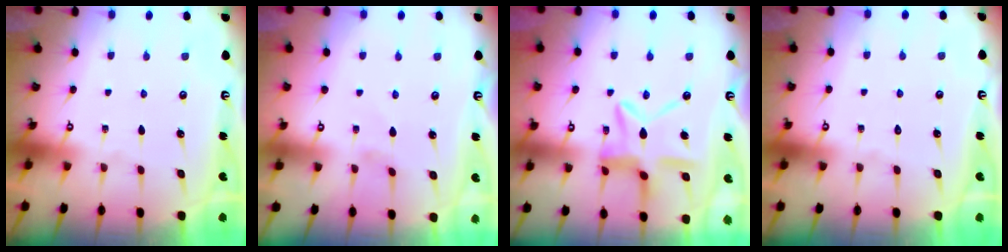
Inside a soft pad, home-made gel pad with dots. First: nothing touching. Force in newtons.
{"total": 0.0}
{"total": 11.0, "press": 11.0, "slide": 0.9}
{"total": 1.7, "press": 1.7, "slide": 0.2}